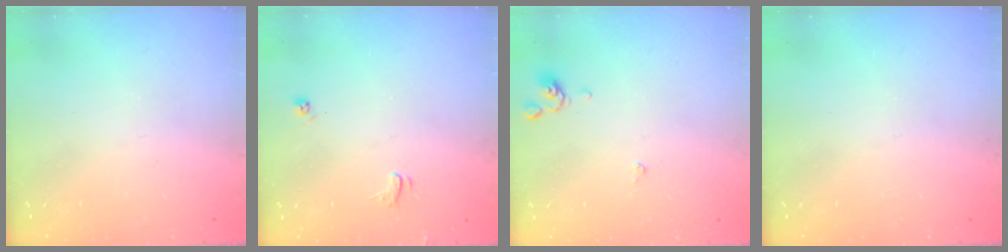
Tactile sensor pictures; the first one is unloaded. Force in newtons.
{"total": 3.3, "press": 3.3, "slide": 0.3}
{"total": 0.0}
{"total": 0.0}